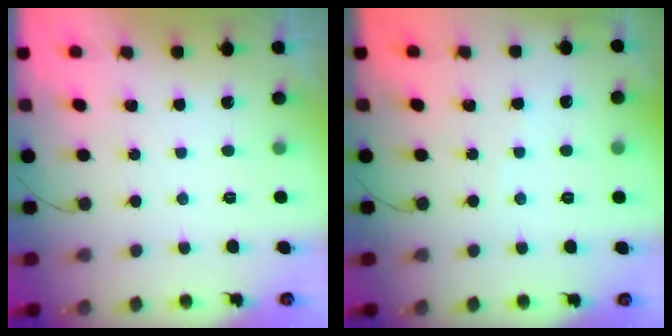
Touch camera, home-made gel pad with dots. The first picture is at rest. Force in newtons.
{"total": 1.4, "press": 1.4, "slide": 0.2}